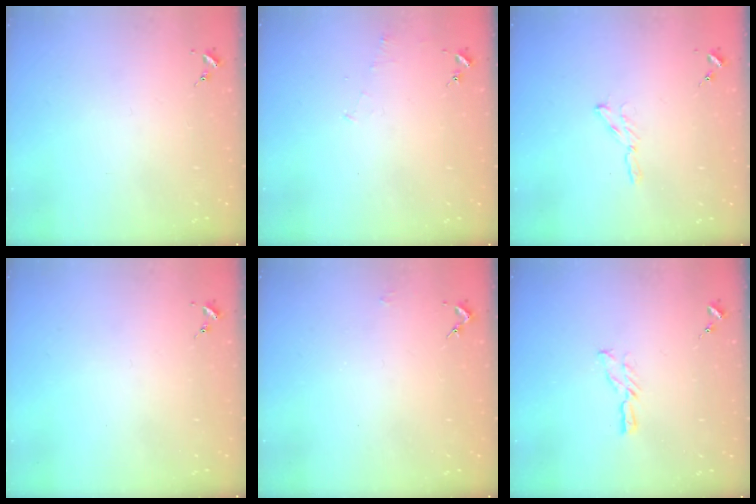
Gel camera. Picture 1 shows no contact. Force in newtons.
{"total": 4.5, "press": 4.5, "slide": 0.5}
{"total": 2.9, "press": 2.9, "slide": 0.3}
{"total": 0.0}
{"total": 2.1, "press": 2.1, "slide": 0.3}
{"total": 5.8, "press": 5.8, "slide": 0.4}